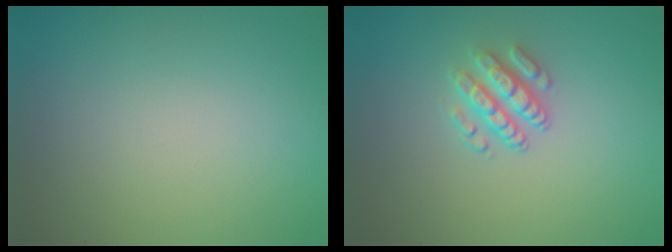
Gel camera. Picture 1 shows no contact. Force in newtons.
{"total": 3.0, "press": 2.4, "slide": 1.6}